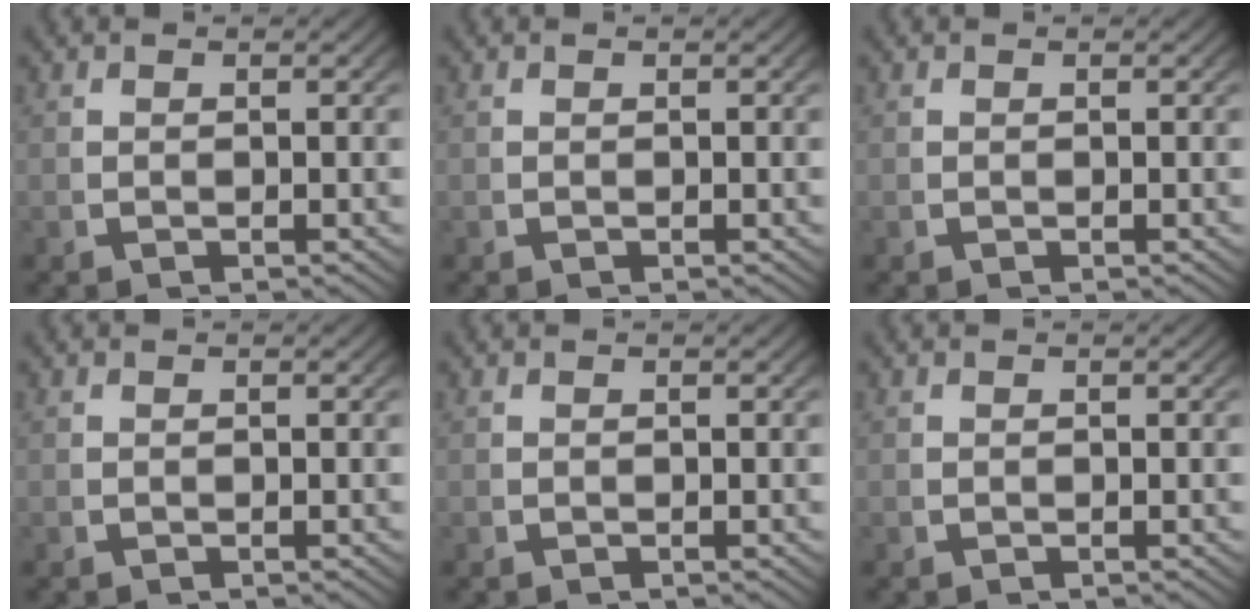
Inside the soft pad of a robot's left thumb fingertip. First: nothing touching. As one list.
[{"total": 0.0}, {"total": 0.0}, {"total": 0.0}, {"total": 0.0}, {"total": 0.0}]